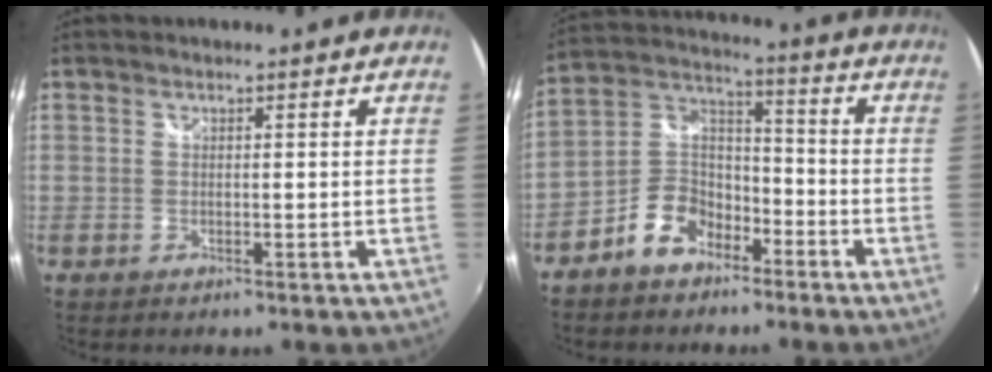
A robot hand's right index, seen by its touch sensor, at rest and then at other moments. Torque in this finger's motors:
{"motor_torque": [-0.01, -0.14, -0.57, -0.21]}